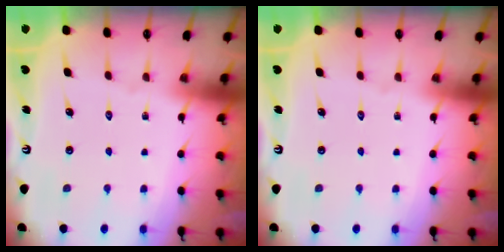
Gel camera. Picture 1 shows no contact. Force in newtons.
{"total": 0.0}